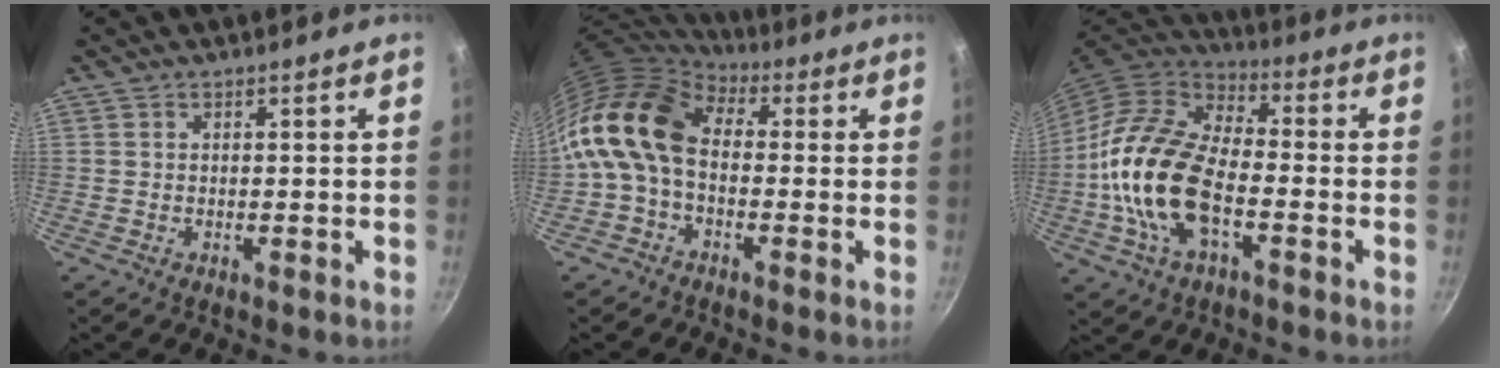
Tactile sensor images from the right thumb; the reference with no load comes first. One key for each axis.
{"total": 14.4, "fx": 0.1, "fy": 9.7, "fz": 10.6, "tx": -0.198, "ty": 0.027, "tz": -0.019}
{"total": 19.2, "fx": -4.2, "fy": 10.4, "fz": 15.6, "tx": -0.288, "ty": 0.029, "tz": -0.093}